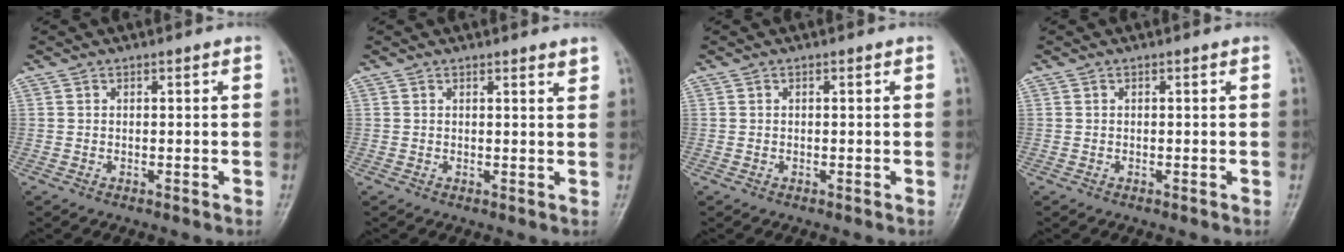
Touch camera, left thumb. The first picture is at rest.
{"total": 1.4, "force": [1.2, 0.1, 0.7], "torque": [-0.005, -0.008, 0.015]}
{"total": 0.0}
{"total": 0.0}